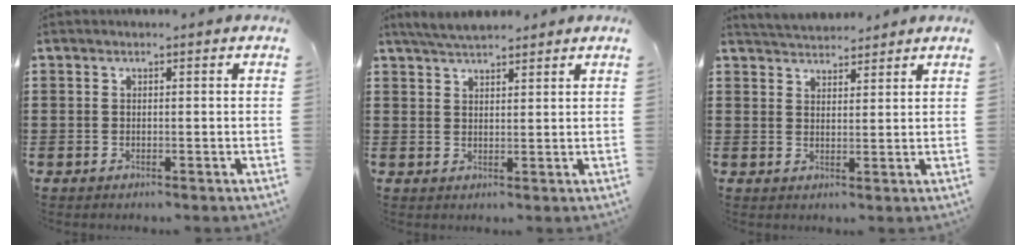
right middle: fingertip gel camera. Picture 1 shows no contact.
{"total": 4.0, "force": [3.8, 0.7, 1.2], "torque": [-0.036, -0.006, 0.071]}
{"total": 3.4, "force": [3.4, 0.5, -0.2], "torque": [-0.007, -0.013, 0.065]}